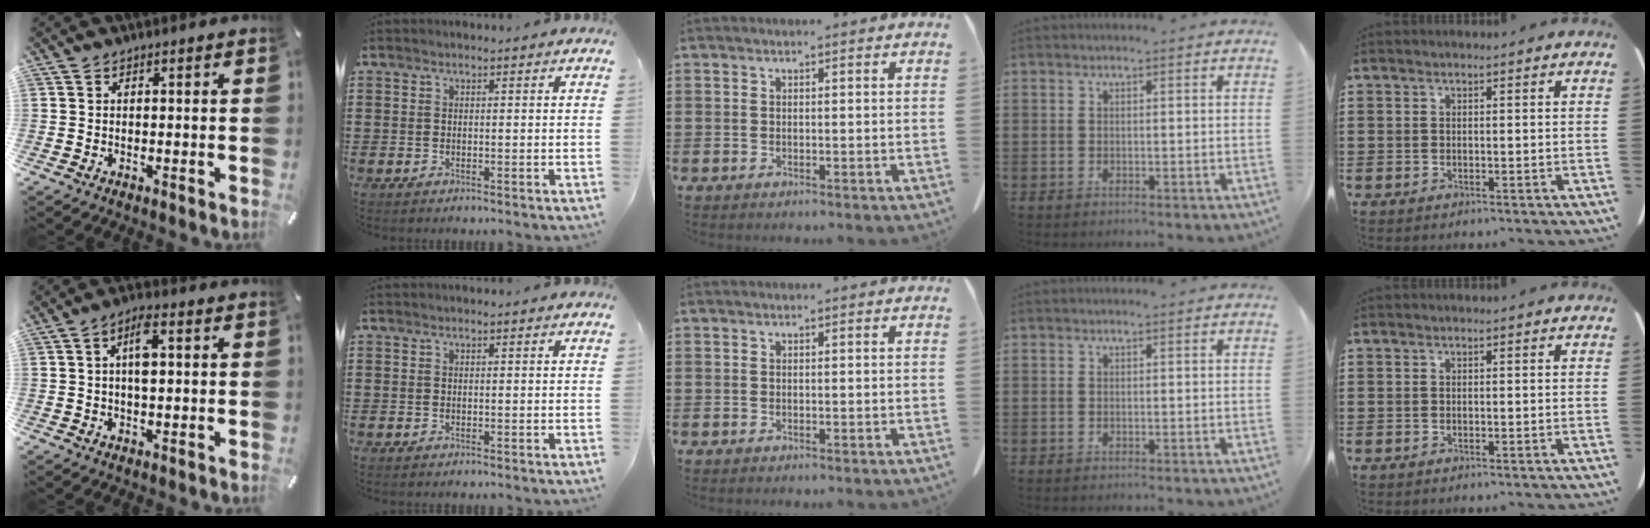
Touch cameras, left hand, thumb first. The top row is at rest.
{"thumb": {"total": 5.5, "force": [0.8, 2.3, 5.0], "torque": [-0.082, 0.004, 0.009]}}